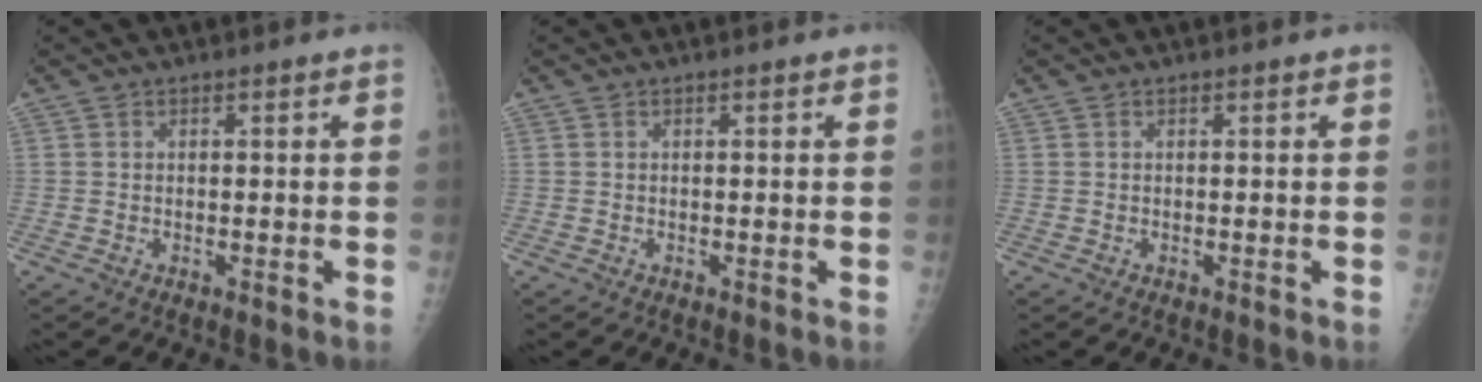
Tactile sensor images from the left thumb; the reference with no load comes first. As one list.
[{"total": 0.0}, {"total": 0.0}]